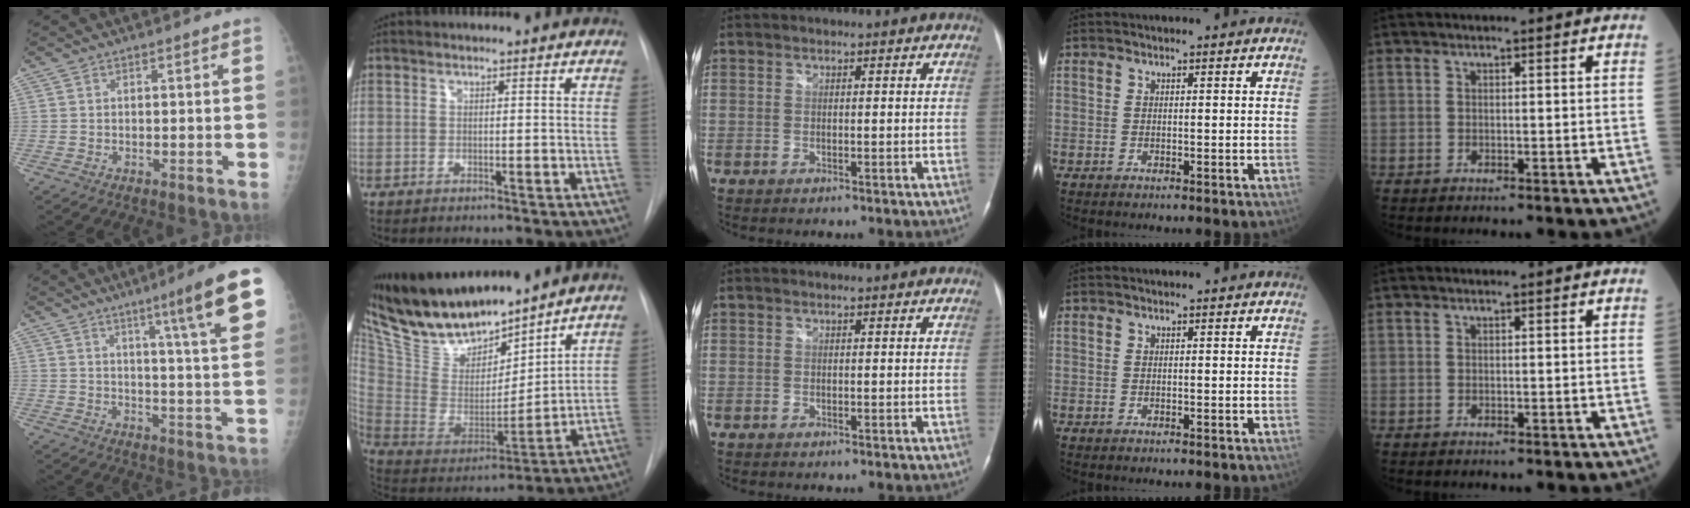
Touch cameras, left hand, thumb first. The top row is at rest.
{"thumb": {"total": 15.8, "force": [8.1, 0.6, 13.5], "torque": [-0.176, -0.033, 0.104]}, "index": {"total": 20.2, "force": [17.7, 4.6, 8.6], "torque": [-0.165, -0.004, 0.332]}}